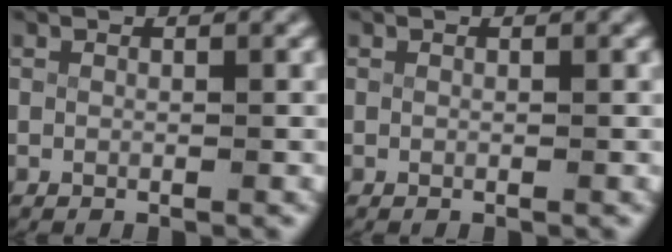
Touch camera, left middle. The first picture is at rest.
{"total": 0.0}